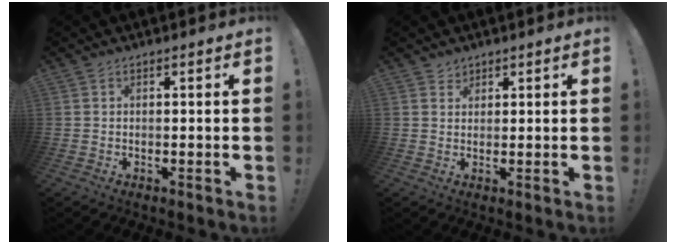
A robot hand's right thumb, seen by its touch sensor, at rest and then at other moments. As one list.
[{"total": 2.3, "force": [1.9, 1.4, 0.0], "torque": [0.007, -0.012, 0.033]}]